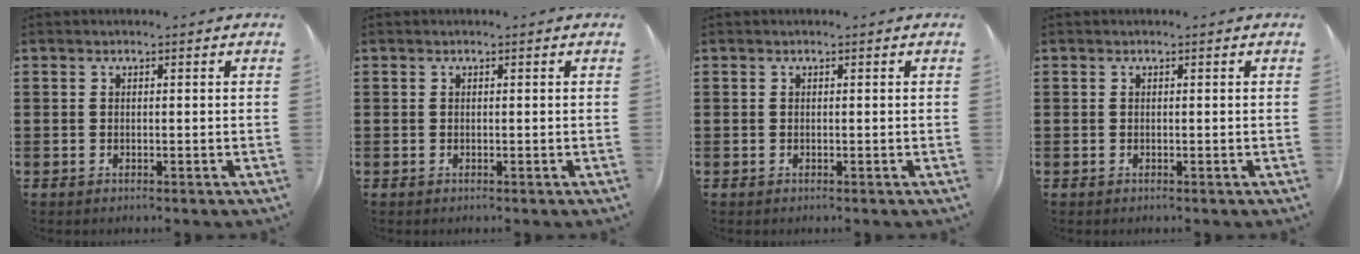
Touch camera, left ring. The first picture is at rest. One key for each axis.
{"total": 0.0}
{"total": 0.0}
{"total": 0.0}